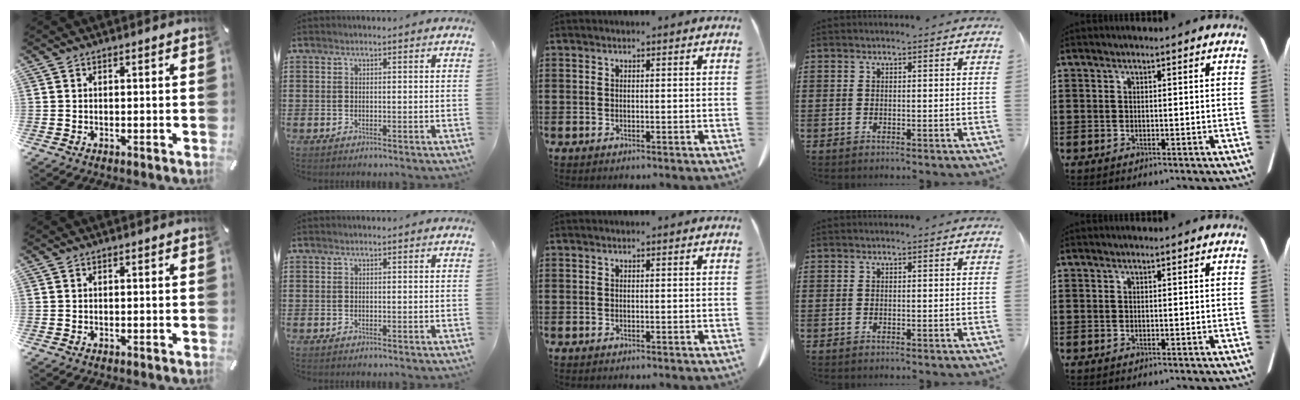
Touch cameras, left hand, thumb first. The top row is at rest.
{}